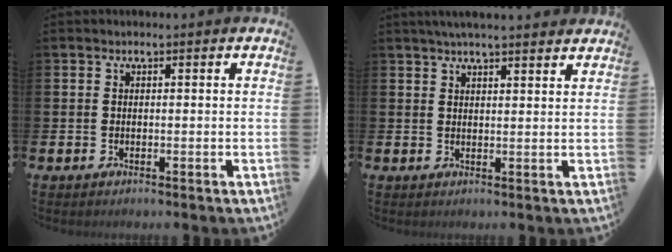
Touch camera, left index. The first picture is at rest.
{"total": 3.4, "force": [3.2, -0.1, 1.0], "torque": [-0.020, -0.010, 0.058]}